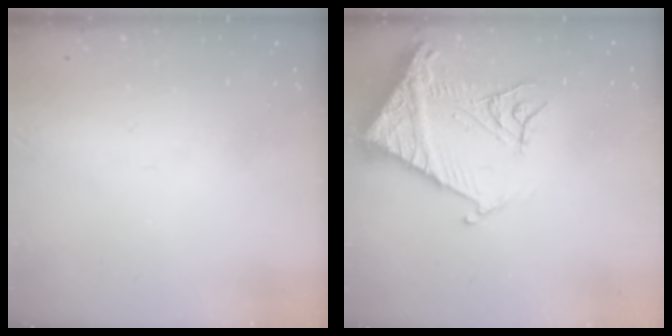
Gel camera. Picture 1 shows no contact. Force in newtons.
{"total": 15.7, "press": 15.6, "slide": 1.7}